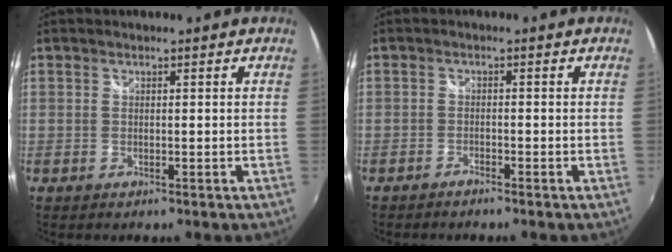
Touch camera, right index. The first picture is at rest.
{"total": 1.4, "force": [-1.3, 0.2, 0.2], "torque": [-0.015, -0.003, -0.027]}